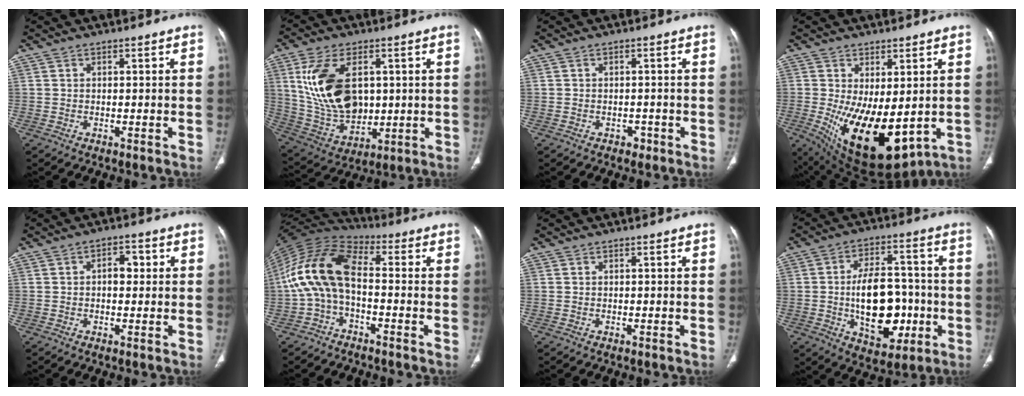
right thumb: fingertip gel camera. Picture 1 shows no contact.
{"total": 17.3, "force": [3.7, 10.7, 13.0], "torque": [-0.230, -0.013, 0.087]}
{"total": 1.6, "force": [-0.9, 1.2, 0.5], "torque": [-0.001, 0.005, -0.012]}
{"total": 16.9, "force": [-2.5, 8.2, 14.6], "torque": [-0.234, -0.029, -0.006]}
{"total": 3.9, "force": [0.4, 2.5, 3.0], "torque": [-0.030, 0.010, 0.001]}
{"total": 13.6, "force": [-1.4, 7.5, 11.3], "torque": [-0.220, 0.044, -0.041]}
{"total": 0.0}
{"total": 16.9, "force": [-2.8, 10.0, 13.3], "torque": [-0.175, 0.024, -0.030]}